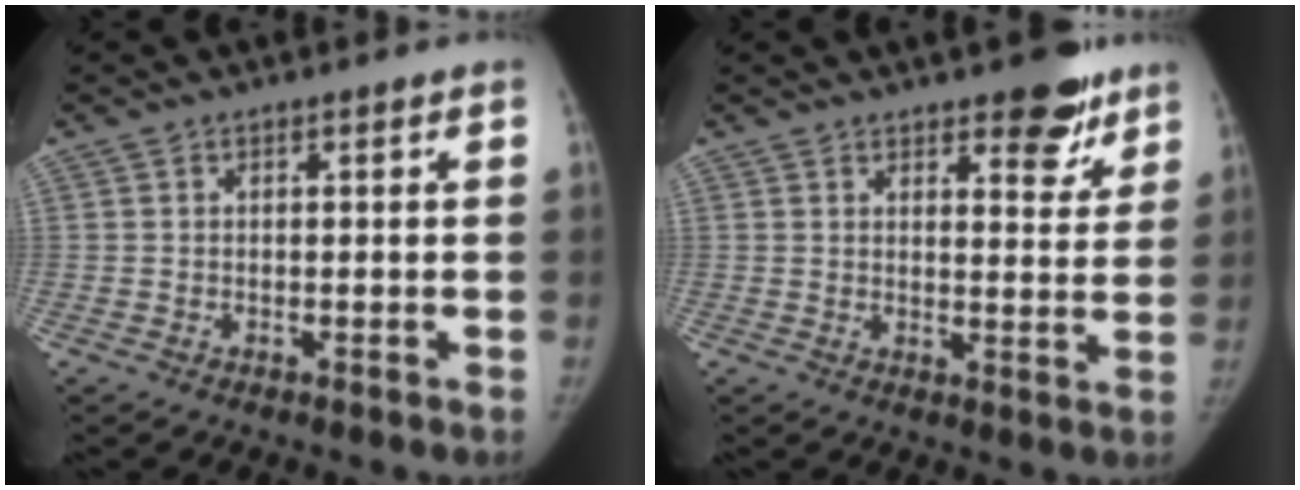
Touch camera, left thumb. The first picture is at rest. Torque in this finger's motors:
{"motor_torque": [3.15, 1.86, 0.58, -0.13, 0.00]}